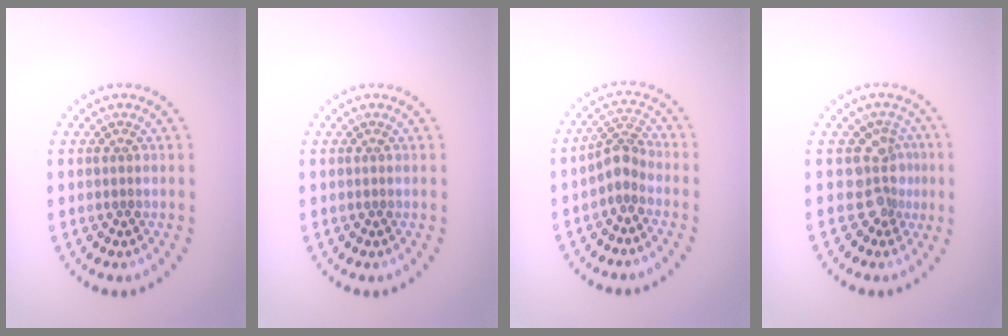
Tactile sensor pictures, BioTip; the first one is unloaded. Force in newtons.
{"total": 0.0}
{"total": 2.3, "press": 1.7, "slide": 1.5}
{"total": 2.7, "press": 2.0, "slide": 1.8}